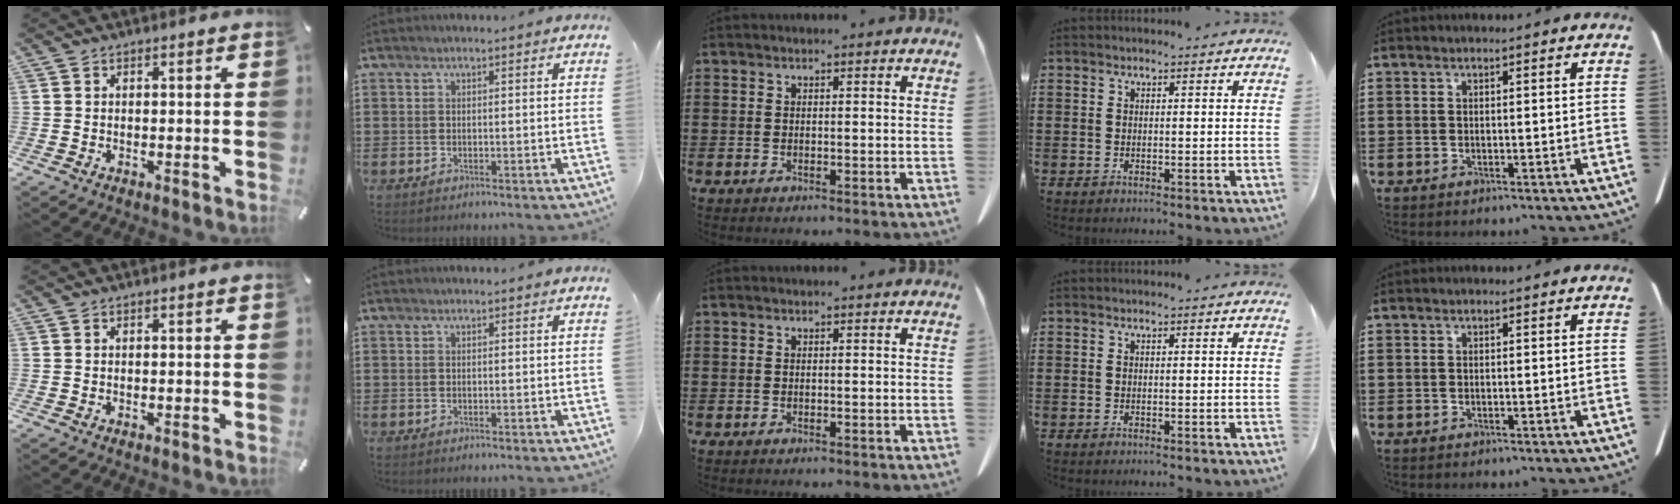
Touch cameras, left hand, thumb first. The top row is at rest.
{}